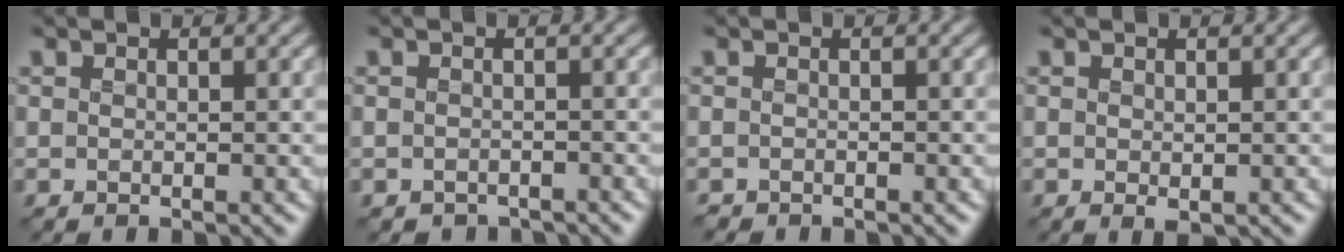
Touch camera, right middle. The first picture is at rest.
{"total": 1.5, "force": [-1.5, 0.4, -0.1], "torque": [0.002, -0.009, -0.022]}
{"total": 0.7, "force": [-0.7, 0.0, -0.2], "torque": [0.002, 0.000, -0.010]}
{"total": 0.6, "force": [-0.1, 0.3, 0.5], "torque": [-0.012, -0.002, 0.007]}